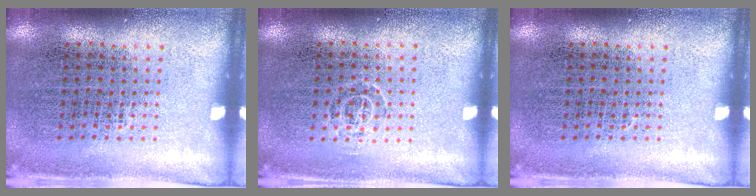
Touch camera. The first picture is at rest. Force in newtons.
{"total": 0.7, "press": 0.5, "slide": 0.6}
{"total": 0.0}